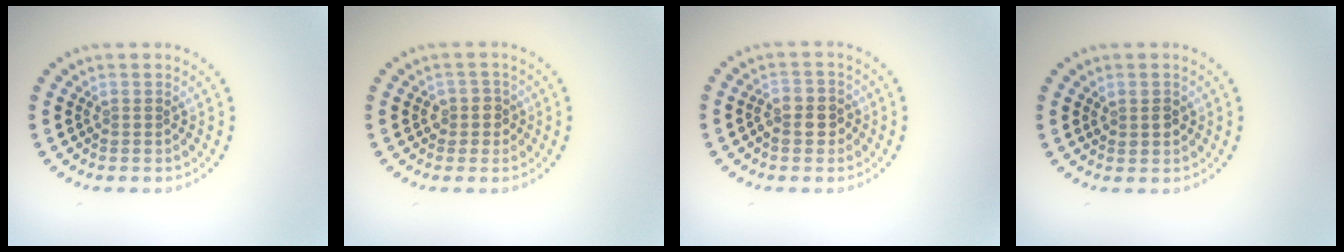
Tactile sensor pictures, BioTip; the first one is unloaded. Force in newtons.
{"total": 1.8, "press": 1.5, "slide": 1.0}
{"total": 2.6, "press": 2.5, "slide": 0.7}
{"total": 1.4, "press": 1.4, "slide": 0.3}